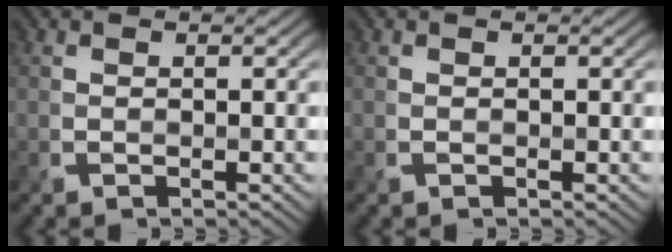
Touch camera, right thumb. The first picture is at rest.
{"total": 0.0}